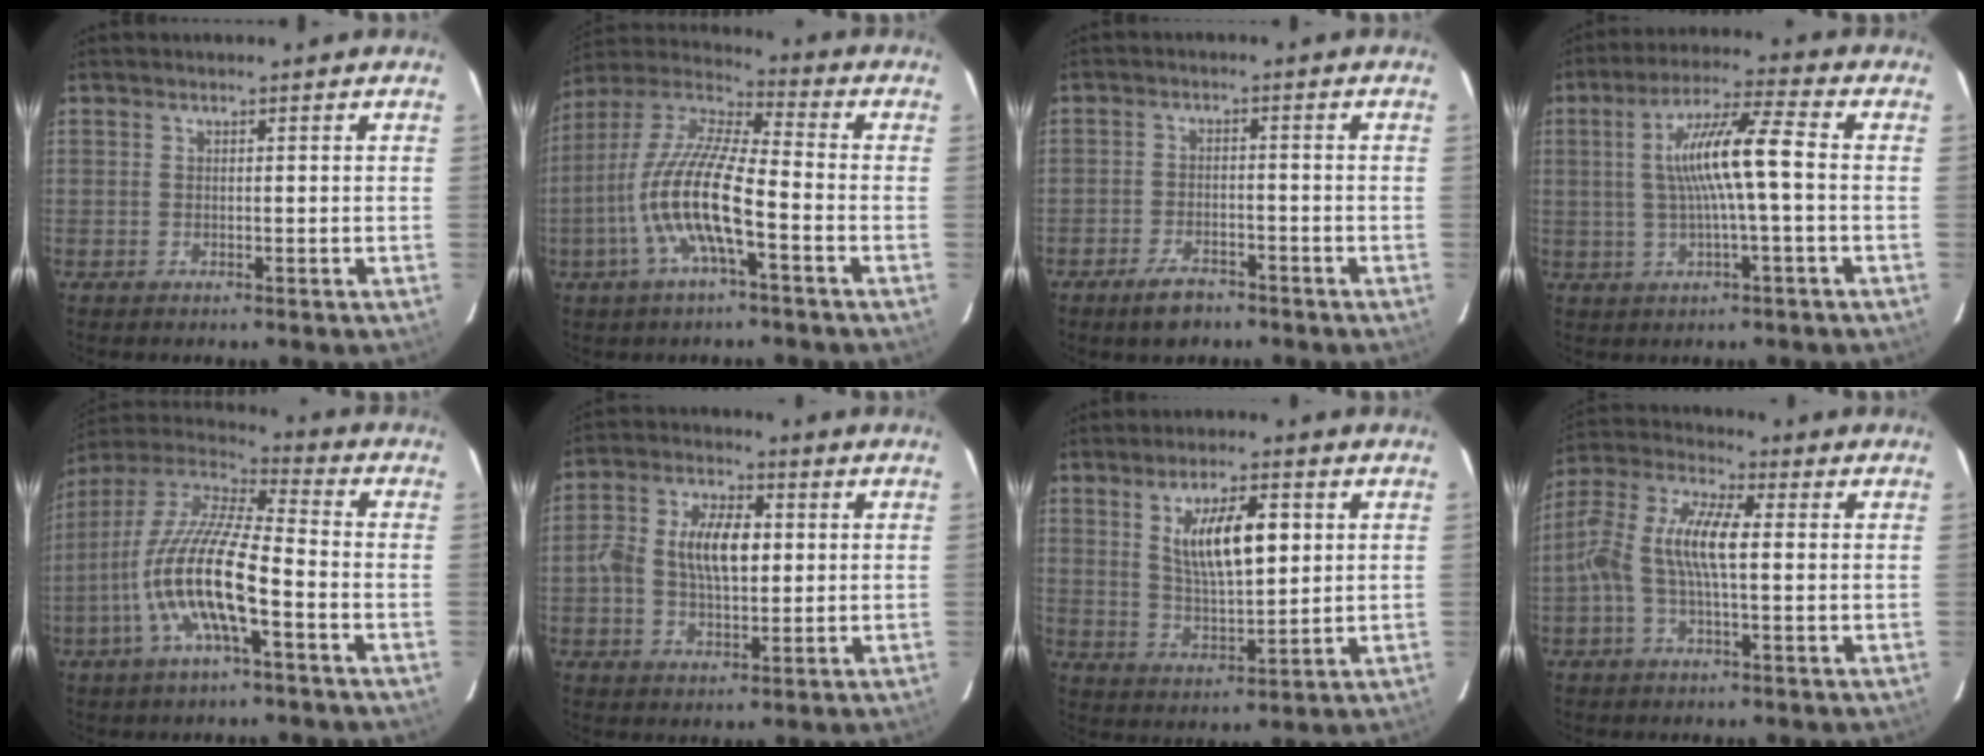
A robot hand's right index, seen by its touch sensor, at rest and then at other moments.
{"total": 14.9, "force": [-4.9, 3.0, 13.8], "torque": [-0.275, -0.004, -0.102]}
{"total": 5.6, "force": [-4.2, 2.6, 2.7], "torque": [-0.069, 0.002, -0.068]}
{"total": 10.2, "force": [-0.1, 0.4, 10.2], "torque": [-0.187, 0.015, 0.002]}
{"total": 16.5, "force": [-5.6, 3.4, 15.1], "torque": [-0.292, -0.012, -0.112]}
{"total": 9.9, "force": [0.7, 5.4, 8.2], "torque": [-0.160, 0.019, 0.010]}
{"total": 10.9, "force": [3.2, 3.7, 9.8], "torque": [-0.171, 0.002, 0.064]}
{"total": 11.4, "force": [-0.2, 3.7, 10.8], "torque": [-0.229, 0.017, -0.011]}